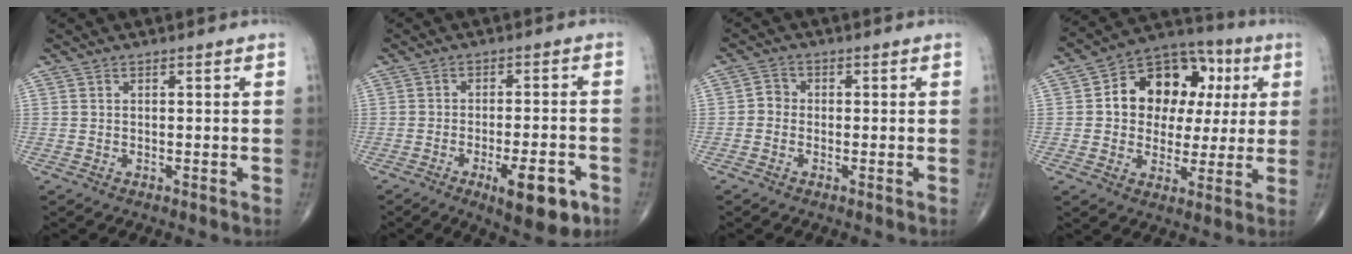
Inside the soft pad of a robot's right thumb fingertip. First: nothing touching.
{"total": 10.5, "force": [-4.8, 3.3, 8.7], "torque": [-0.117, 0.014, -0.062]}
{"total": 2.2, "force": [-0.6, 2.0, 0.9], "torque": [-0.004, 0.007, -0.020]}
{"total": 16.7, "force": [3.3, 12.1, 10.9], "torque": [-0.106, 0.021, 0.045]}